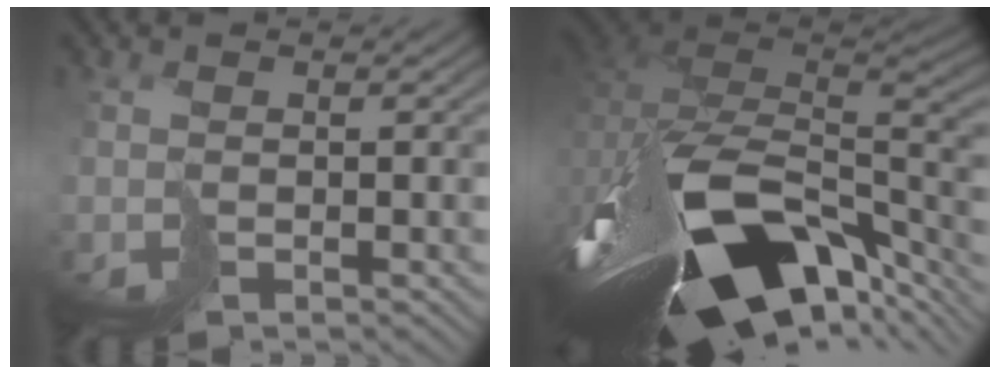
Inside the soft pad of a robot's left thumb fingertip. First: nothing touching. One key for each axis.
{"total": 18.7, "fx": -8.6, "fy": 10.3, "fz": 13.0, "tx": -0.288, "ty": -0.038, "tz": -0.120}